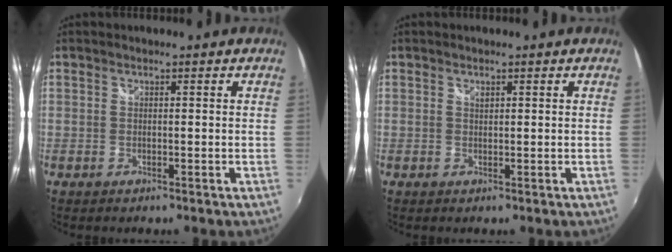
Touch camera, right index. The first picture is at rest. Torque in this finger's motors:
{"motor_torque": [-0.05, 0.05, 0.00, 0.01]}